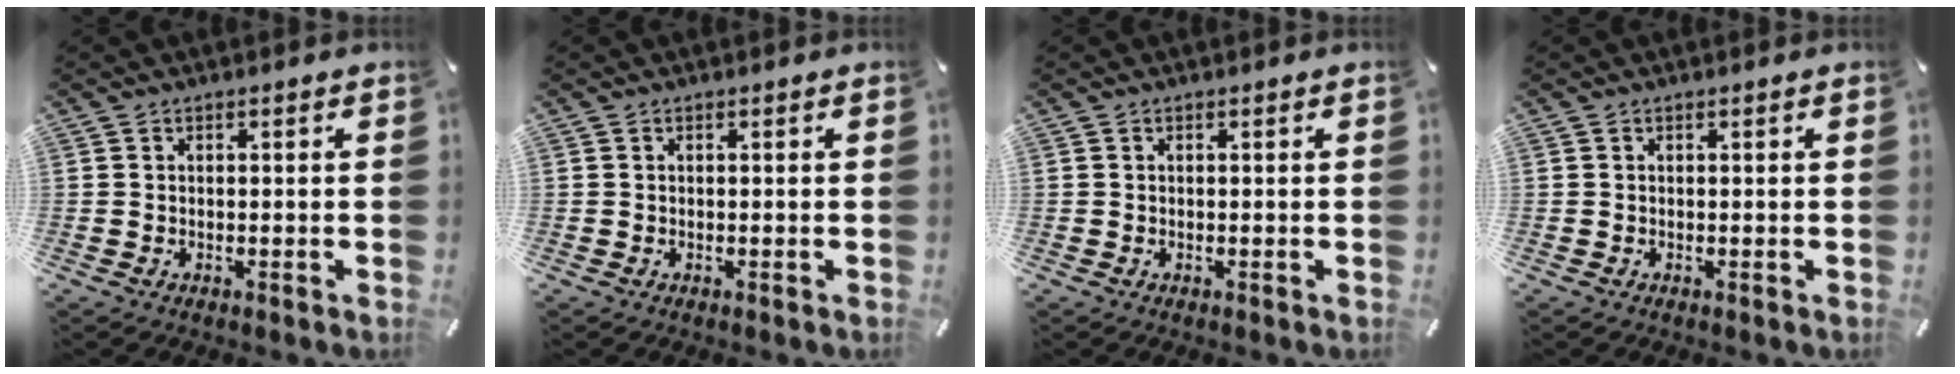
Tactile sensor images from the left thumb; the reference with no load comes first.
{"total": 0.0}
{"total": 0.0}
{"total": 0.0}